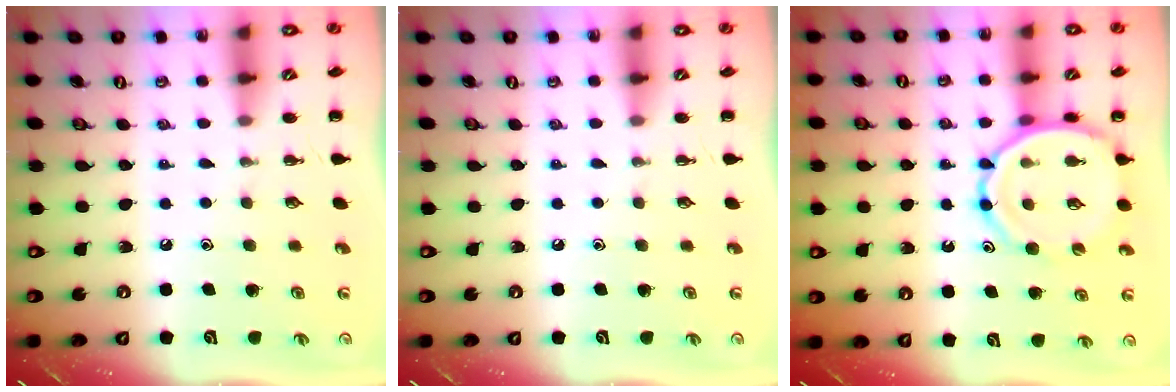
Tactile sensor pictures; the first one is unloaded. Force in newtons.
{"total": 0.0}
{"total": 10.8, "press": 10.4, "slide": 2.8}